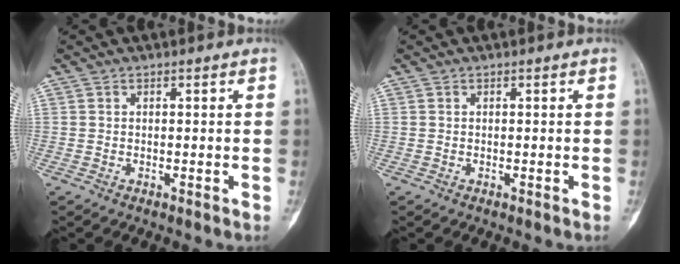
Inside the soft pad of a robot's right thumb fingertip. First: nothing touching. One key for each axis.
{"total": 0.0}